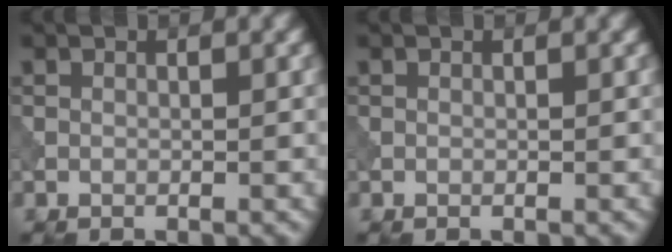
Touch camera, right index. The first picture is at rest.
{"total": 0.0}